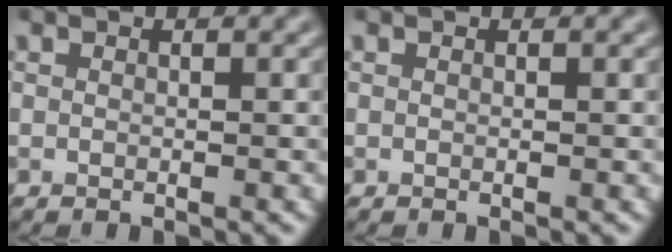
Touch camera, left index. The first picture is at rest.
{"total": 0.0}